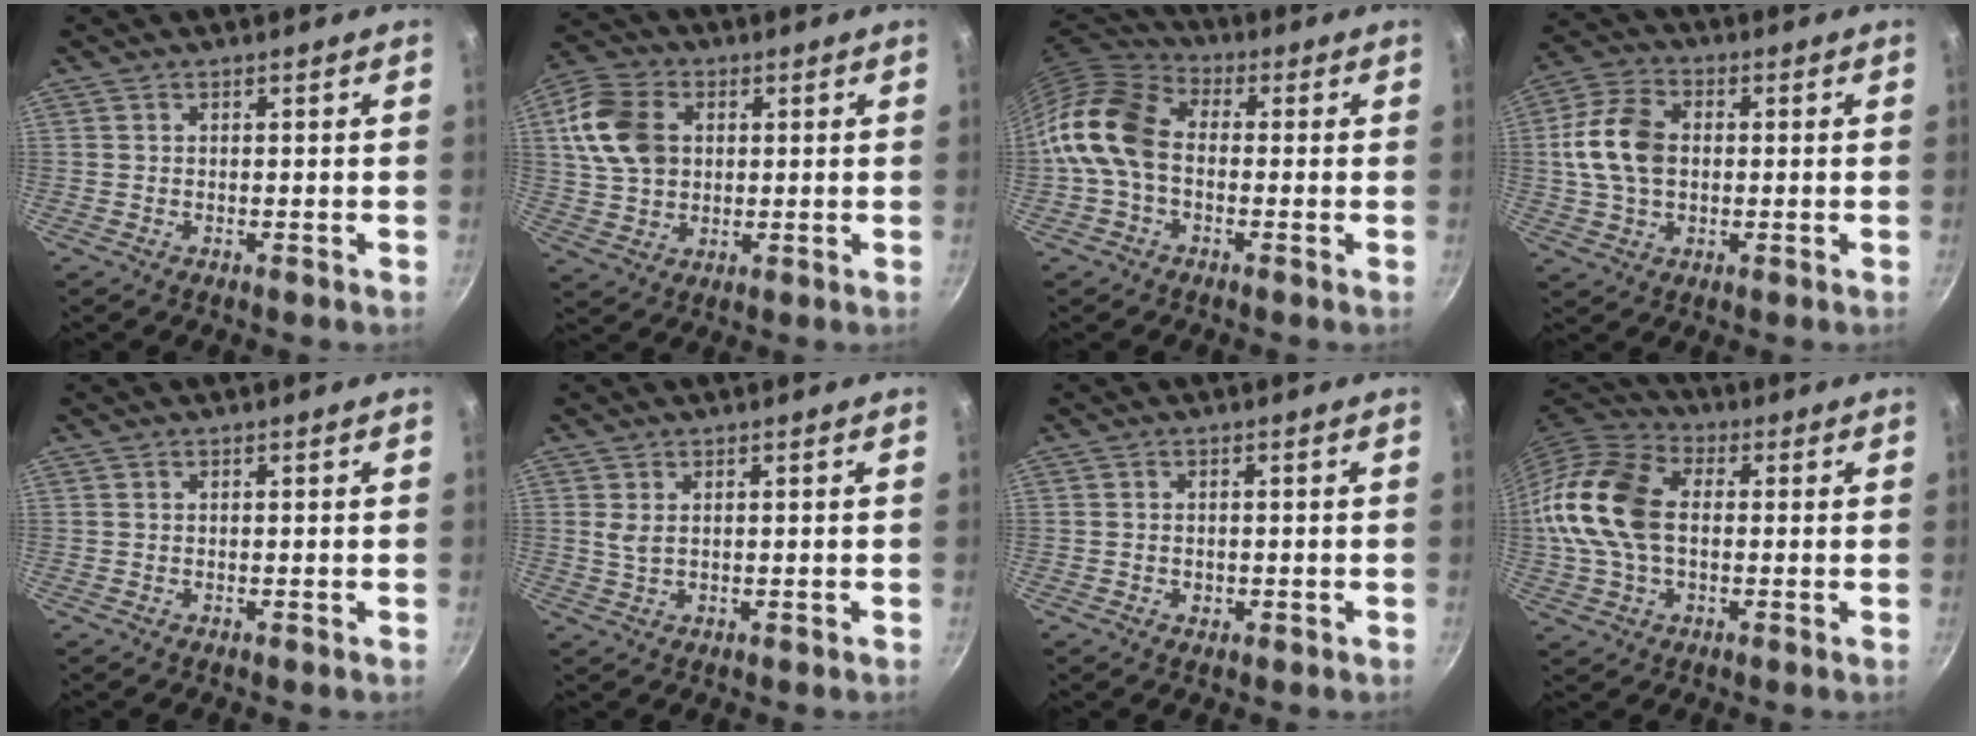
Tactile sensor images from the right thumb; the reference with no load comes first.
{"total": 12.9, "force": [2.6, 9.5, 8.3], "torque": [-0.143, 0.004, 0.042]}
{"total": 13.3, "force": [-1.6, 9.3, 9.4], "torque": [-0.162, 0.035, -0.054]}
{"total": 12.0, "force": [0.7, 8.3, 8.7], "torque": [-0.155, 0.017, 0.005]}
{"total": 0.0}
{"total": 2.1, "force": [0.5, 1.0, 1.7], "torque": [-0.033, -0.005, 0.013]}
{"total": 1.6, "force": [-0.5, 1.2, 0.9], "torque": [-0.013, 0.001, -0.006]}
{"total": 16.6, "force": [0.5, 11.1, 12.4], "torque": [-0.233, 0.029, -0.005]}